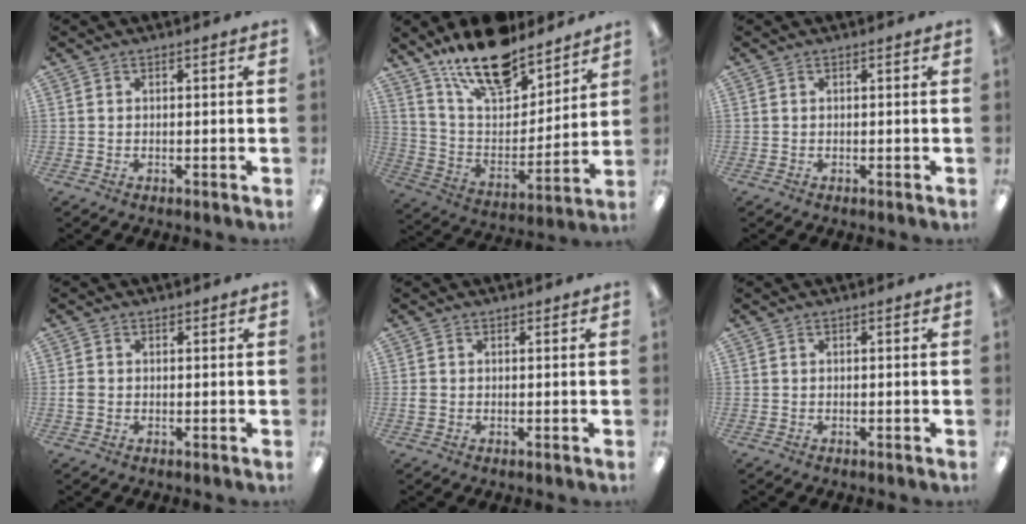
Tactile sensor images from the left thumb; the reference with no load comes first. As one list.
[{"total": 18.7, "force": [14.9, 7.2, 8.5], "torque": [-0.151, -0.098, 0.262]}, {"total": 0.0}, {"total": 1.7, "force": [-0.1, 1.5, 0.8], "torque": [-0.014, 0.004, -0.002]}, {"total": 1.3, "force": [0.0, 1.2, 0.5], "torque": [-0.009, 0.004, 0.000]}, {"total": 0.0}]